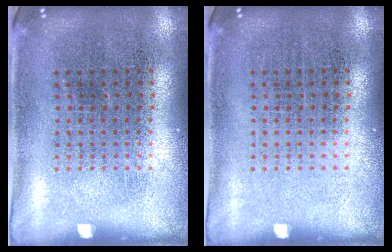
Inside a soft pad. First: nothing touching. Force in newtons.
{"total": 0.0}